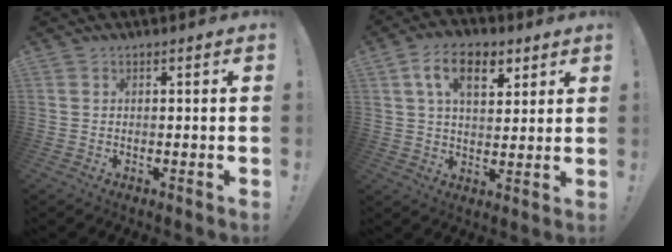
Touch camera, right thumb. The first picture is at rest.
{"total": 12.6, "force": [5.4, 7.4, 8.7], "torque": [-0.128, -0.003, 0.096]}